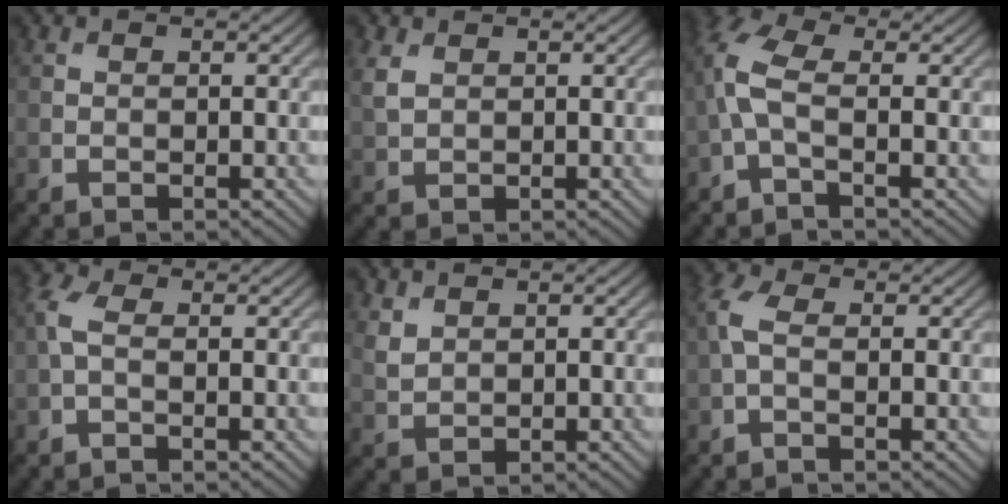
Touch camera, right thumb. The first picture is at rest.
{"total": 2.5, "force": [1.2, 1.6, 1.5], "torque": [-0.046, 0.002, 0.027]}
{"total": 5.2, "force": [-0.5, 2.3, 4.6], "torque": [-0.123, 0.014, -0.023]}
{"total": 2.8, "force": [0.0, 1.4, 2.4], "torque": [-0.063, 0.007, -0.008]}
{"total": 2.2, "force": [1.6, 1.2, 1.0], "torque": [-0.032, -0.002, 0.039]}
{"total": 3.1, "force": [-0.1, 1.5, 2.7], "torque": [-0.071, 0.008, -0.010]}